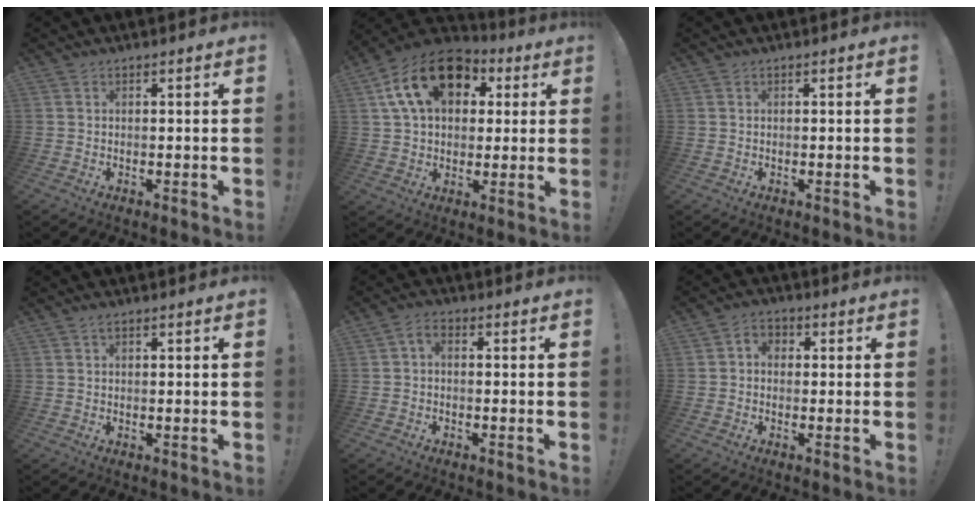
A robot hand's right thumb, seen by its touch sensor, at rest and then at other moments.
{"total": 18.6, "force": [7.0, 12.4, 12.0], "torque": [-0.204, -0.009, 0.128]}
{"total": 0.0}
{"total": 1.0, "force": [0.6, 0.2, 0.7], "torque": [-0.008, -0.001, 0.008]}
{"total": 2.3, "force": [-0.9, 1.1, 1.8], "torque": [-0.038, 0.002, -0.018]}
{"total": 3.3, "force": [-0.6, 2.7, 1.8], "torque": [-0.023, 0.008, -0.011]}